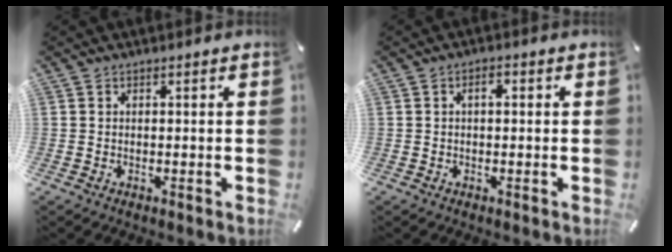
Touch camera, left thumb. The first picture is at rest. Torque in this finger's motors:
{"motor_torque": [0.31, 1.07, 0.24, -0.32, 0.14]}